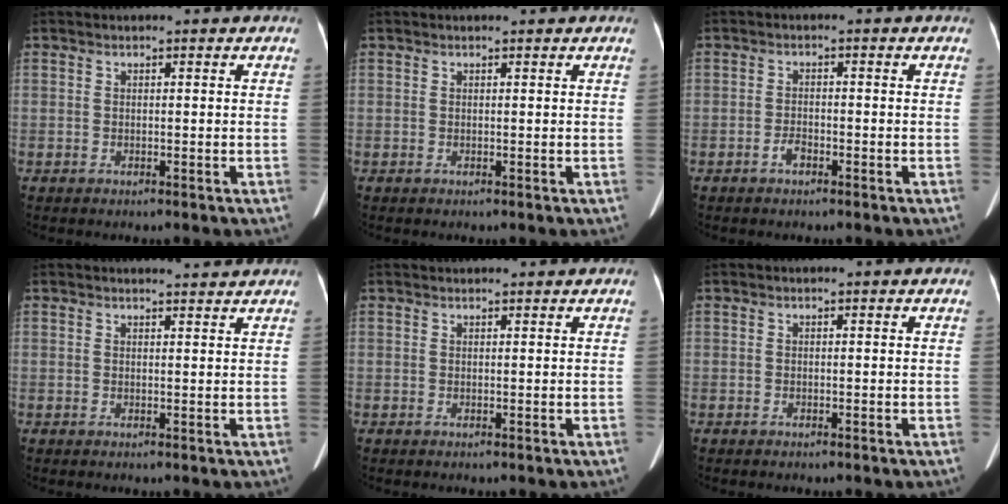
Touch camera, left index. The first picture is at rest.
{"total": 0.9, "force": [0.8, 0.2, 0.3], "torque": [-0.008, 0.007, 0.011]}
{"total": 1.7, "force": [-1.2, 0.6, 1.0], "torque": [-0.020, 0.001, -0.021]}
{"total": 2.6, "force": [2.5, -0.2, 0.4], "torque": [-0.009, 0.002, 0.032]}
{"total": 2.5, "force": [2.4, 0.2, 0.6], "torque": [-0.008, 0.028, 0.035]}
{"total": 0.0}